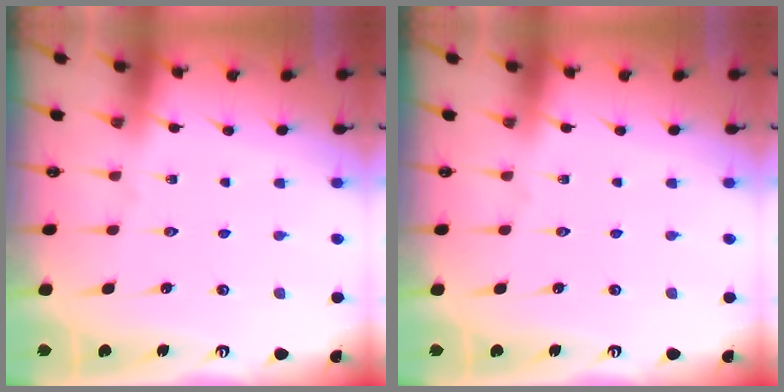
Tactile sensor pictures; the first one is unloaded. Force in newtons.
{"total": 0.0}